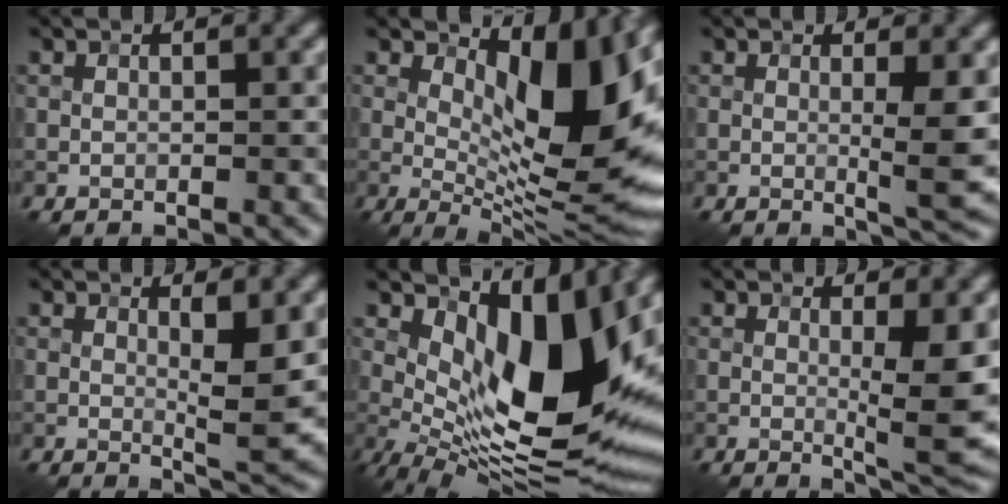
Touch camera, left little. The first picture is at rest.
{"total": 11.3, "force": [2.7, 4.2, 10.1], "torque": [-0.135, -0.004, 0.048]}
{"total": 3.9, "force": [0.1, 0.6, 3.8], "torque": [-0.055, -0.007, 0.005]}
{"total": 3.8, "force": [0.7, 0.7, 3.7], "torque": [-0.058, -0.013, 0.014]}
{"total": 14.1, "force": [2.1, 6.2, 12.5], "torque": [-0.185, -0.013, 0.039]}
{"total": 5.8, "force": [0.3, 1.2, 5.7], "torque": [-0.078, -0.012, 0.009]}